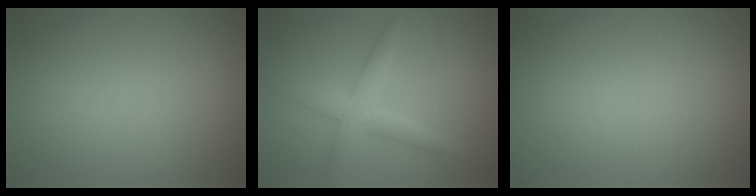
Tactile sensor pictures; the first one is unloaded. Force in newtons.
{"total": 3.0, "press": 3.0, "slide": 0.1}
{"total": 0.0}